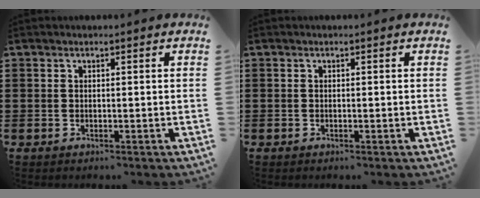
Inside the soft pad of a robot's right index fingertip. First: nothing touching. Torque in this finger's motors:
{"motor_torque": [0.24, 0.21, 0.00, 0.00]}